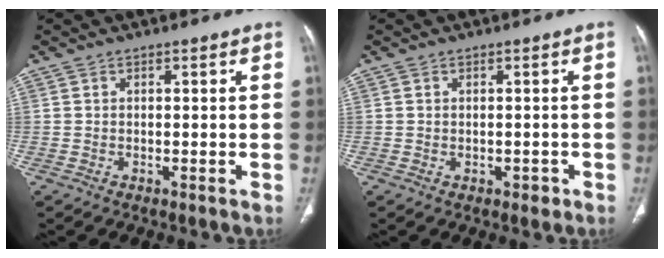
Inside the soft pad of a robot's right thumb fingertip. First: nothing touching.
{"total": 1.3, "force": [-0.4, 1.0, 0.8], "torque": [-0.009, 0.004, 0.000]}